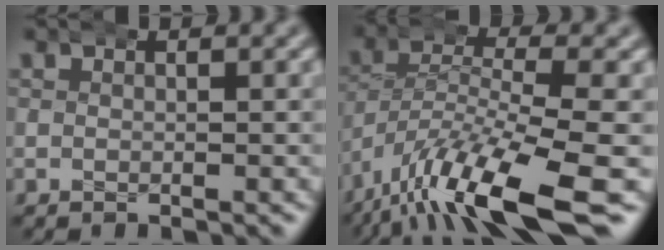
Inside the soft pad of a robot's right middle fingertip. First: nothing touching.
{"total": 8.5, "force": [-4.3, 3.3, 6.5], "torque": [-0.139, -0.022, -0.059]}